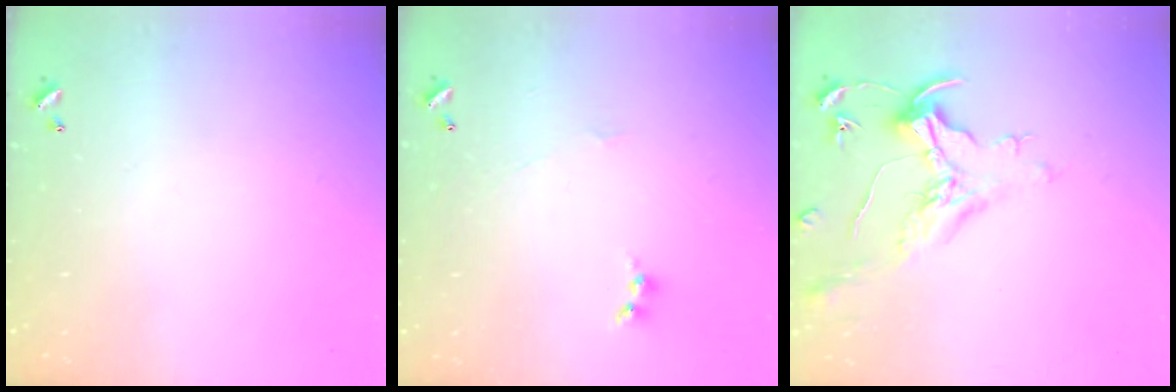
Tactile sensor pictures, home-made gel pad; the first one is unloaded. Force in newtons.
{"total": 1.7, "press": 1.6, "slide": 0.6}
{"total": 1.5, "press": 1.3, "slide": 0.7}